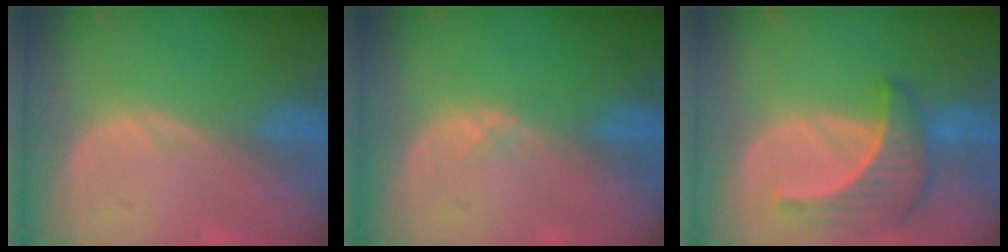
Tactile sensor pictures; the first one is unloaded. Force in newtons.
{"total": 0.6, "press": 0.5, "slide": 0.2}
{"total": 6.8, "press": 6.8, "slide": 0.7}